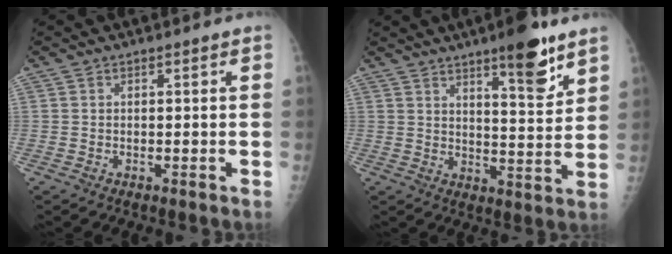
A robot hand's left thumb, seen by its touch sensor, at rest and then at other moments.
{"total": 10.8, "force": [7.0, 2.6, 7.8], "torque": [-0.093, -0.045, 0.101]}